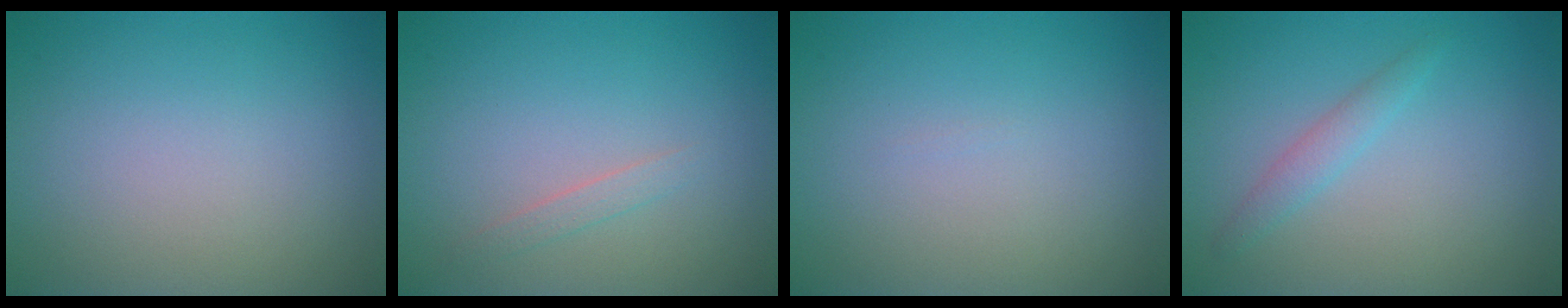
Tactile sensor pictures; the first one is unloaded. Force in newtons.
{"total": 0.8, "press": 0.8, "slide": 0.1}
{"total": 0.0}
{"total": 1.4, "press": 1.4, "slide": 0.1}